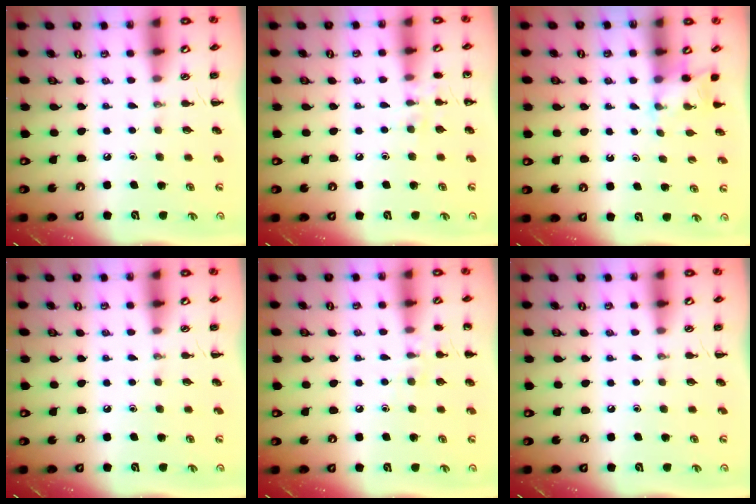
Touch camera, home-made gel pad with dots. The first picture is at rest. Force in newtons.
{"total": 6.8, "press": 6.6, "slide": 1.9}
{"total": 2.6, "press": 2.5, "slide": 0.9}
{"total": 0.0}
{"total": 6.5, "press": 6.2, "slide": 2.0}
{"total": 0.0}